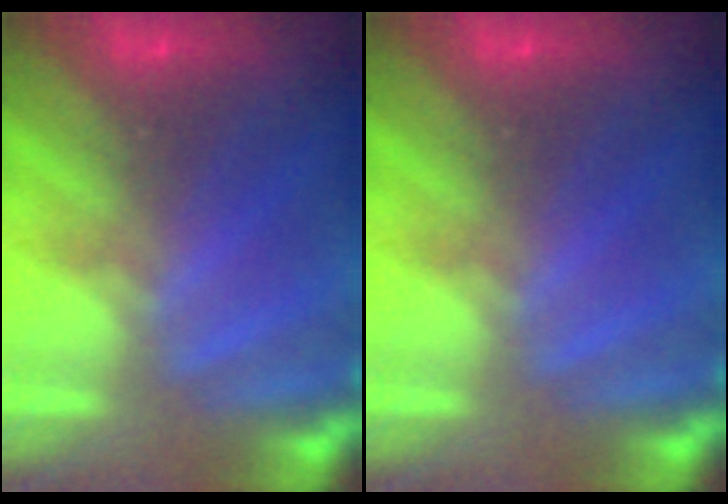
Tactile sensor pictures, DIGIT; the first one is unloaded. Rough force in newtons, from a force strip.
{"total": 0.0}